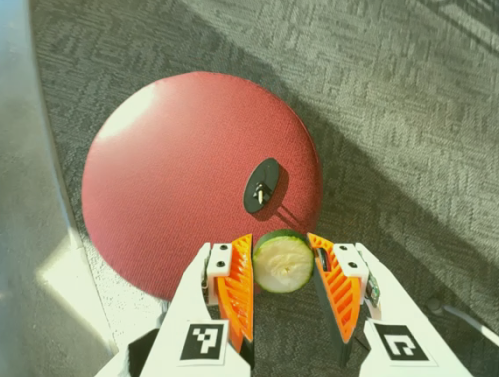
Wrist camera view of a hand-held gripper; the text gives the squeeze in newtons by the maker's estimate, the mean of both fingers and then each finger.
{"total": 9.9, "left": 10.2, "right": 9.7}